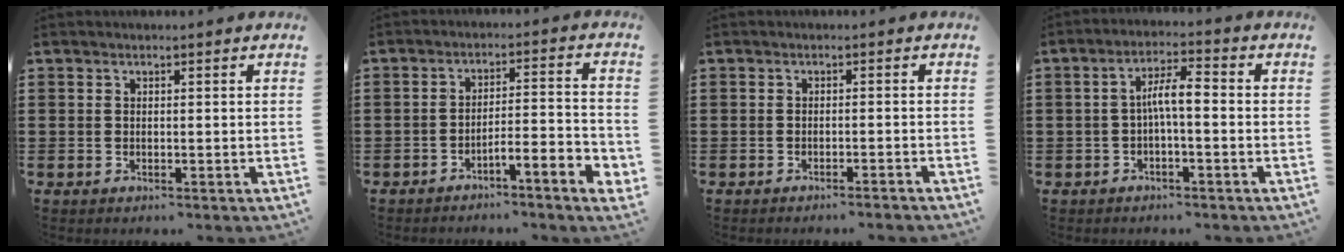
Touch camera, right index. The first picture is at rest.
{"total": 4.7, "force": [-4.0, -0.1, 2.4], "torque": [-0.041, -0.007, -0.079]}
{"total": 1.3, "force": [-1.1, -0.5, 0.5], "torque": [-0.008, -0.002, -0.021]}
{"total": 4.3, "force": [-0.5, 1.0, 4.1], "torque": [-0.077, 0.011, -0.013]}